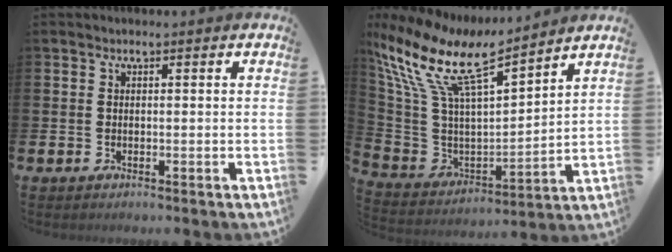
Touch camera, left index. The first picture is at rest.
{"total": 12.7, "force": [10.1, 3.4, 6.9], "torque": [-0.179, -0.060, 0.177]}